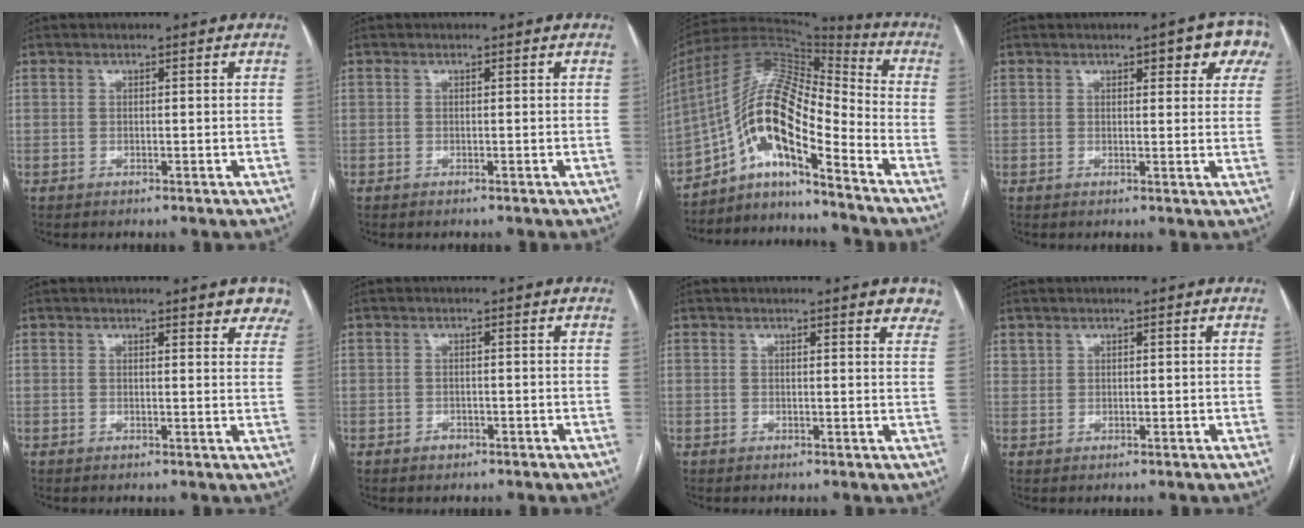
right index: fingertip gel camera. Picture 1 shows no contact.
{"total": 0.0}
{"total": 15.2, "force": [-8.2, 3.3, 12.4], "torque": [-0.230, 0.030, -0.141]}
{"total": 7.1, "force": [4.2, 2.5, 5.2], "torque": [-0.052, 0.009, 0.035]}
{"total": 5.5, "force": [4.8, 1.4, 2.4], "torque": [-0.010, -0.013, 0.034]}
{"total": 1.2, "force": [-0.7, 0.9, 0.4], "torque": [-0.005, 0.003, -0.009]}
{"total": 4.4, "force": [3.8, 0.9, 2.2], "torque": [-0.013, -0.010, 0.024]}
{"total": 1.2, "force": [0.9, 0.8, 0.1], "torque": [0.010, 0.004, 0.015]}